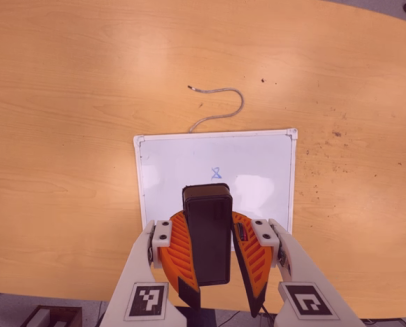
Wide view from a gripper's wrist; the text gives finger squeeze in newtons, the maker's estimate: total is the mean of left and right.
{"total": 10.8, "left": 9.9, "right": 11.8}